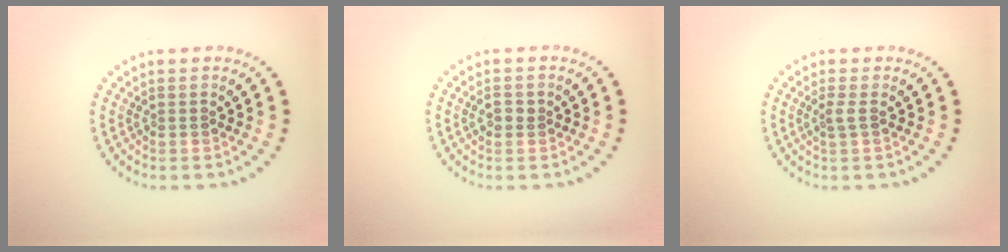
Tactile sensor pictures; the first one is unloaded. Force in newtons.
{"total": 1.2, "press": 1.1, "slide": 0.3}
{"total": 0.9, "press": 0.6, "slide": 0.8}